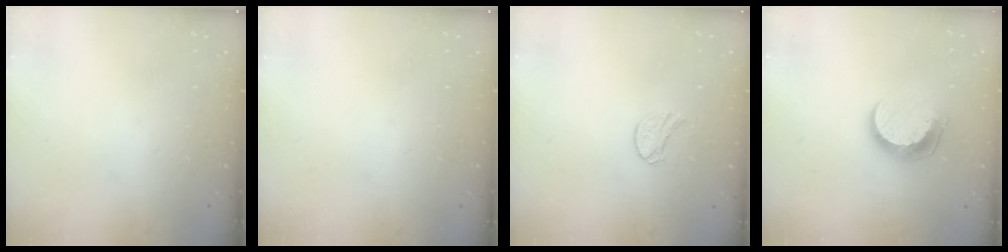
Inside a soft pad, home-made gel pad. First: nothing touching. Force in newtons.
{"total": 0.0}
{"total": 7.1, "press": 7.0, "slide": 0.6}
{"total": 10.4, "press": 10.3, "slide": 1.1}